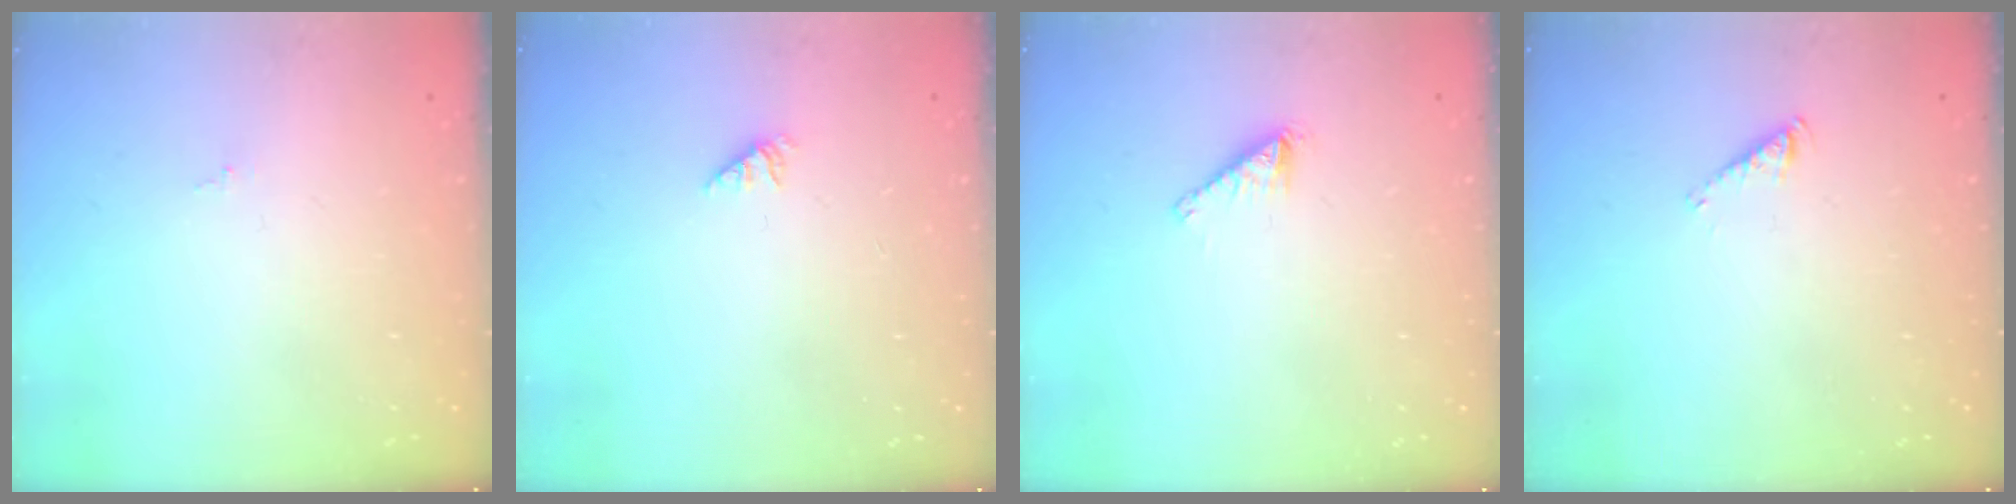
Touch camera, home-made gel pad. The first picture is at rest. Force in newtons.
{"total": 1.1, "press": 1.1, "slide": 0.1}
{"total": 1.7, "press": 1.7, "slide": 0.2}
{"total": 3.3, "press": 3.3, "slide": 0.5}